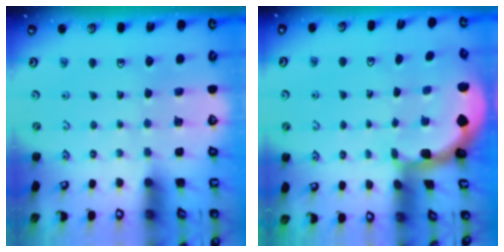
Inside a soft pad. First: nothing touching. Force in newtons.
{"total": 2.3, "press": 2.3, "slide": 0.3}